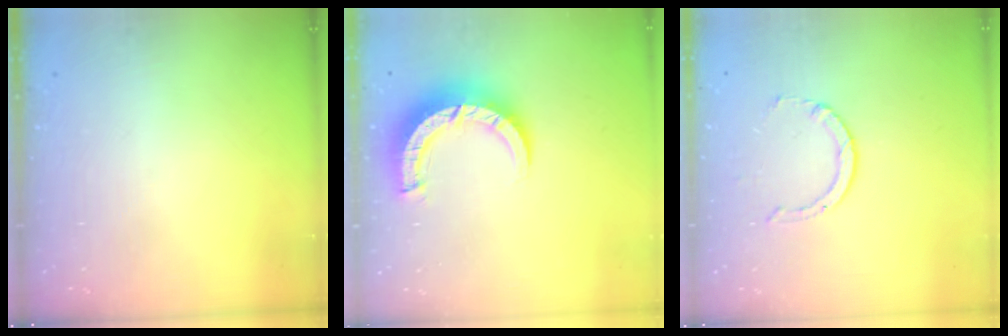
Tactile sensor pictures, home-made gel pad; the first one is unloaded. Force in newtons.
{"total": 8.7, "press": 8.7, "slide": 1.1}
{"total": 3.6, "press": 3.6, "slide": 0.4}